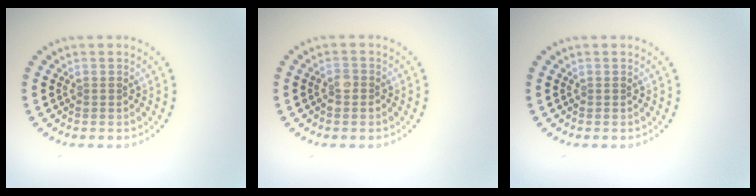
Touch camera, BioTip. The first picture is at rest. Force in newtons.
{"total": 1.0, "press": 0.9, "slide": 0.5}
{"total": 0.0}